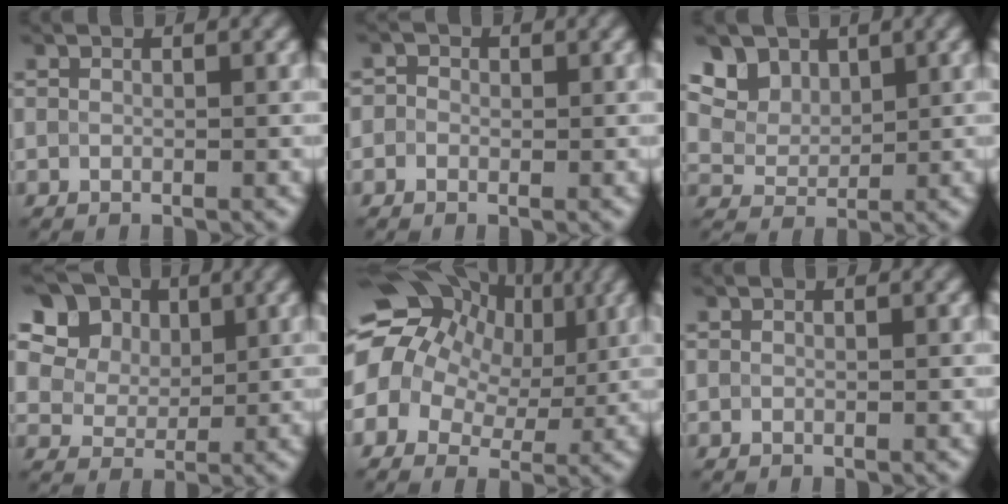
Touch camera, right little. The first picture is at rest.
{"total": 1.3, "force": [0.0, 1.2, 0.4], "torque": [0.002, -0.002, -0.016]}
{"total": 7.9, "force": [4.8, 5.2, 3.5], "torque": [-0.086, 0.005, 0.077]}
{"total": 16.0, "force": [7.7, 11.9, 7.5], "torque": [-0.192, 0.039, 0.142]}
{"total": 15.4, "force": [4.6, 11.7, 8.9], "torque": [-0.176, 0.034, 0.068]}
{"total": 0.0}